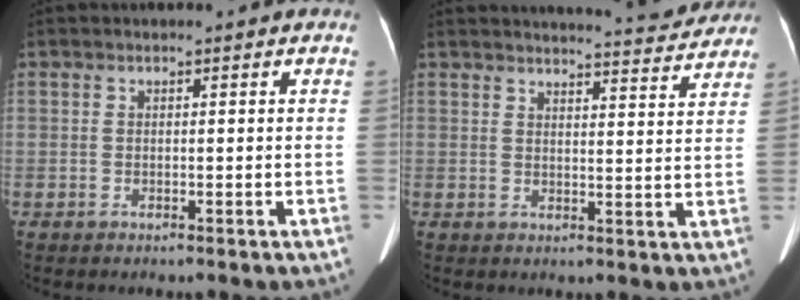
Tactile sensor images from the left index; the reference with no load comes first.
{"total": 10.5, "force": [10.2, 0.6, 2.3], "torque": [-0.029, -0.012, 0.114]}